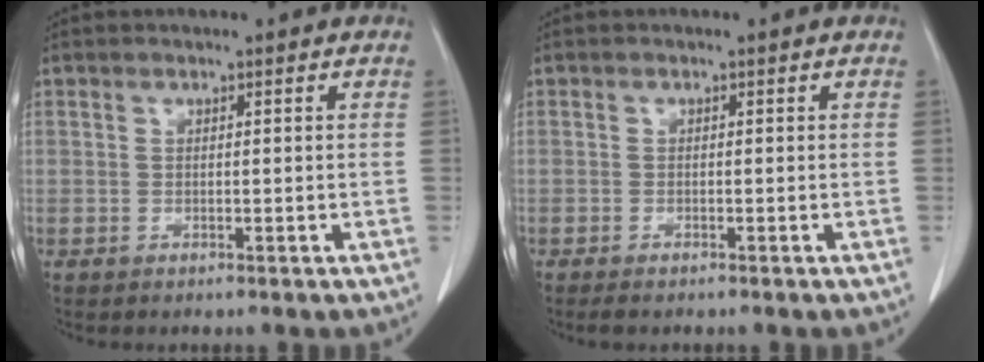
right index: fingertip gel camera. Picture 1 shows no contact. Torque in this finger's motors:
{"motor_torque": [0.20, -0.14, 0.06, 0.02]}